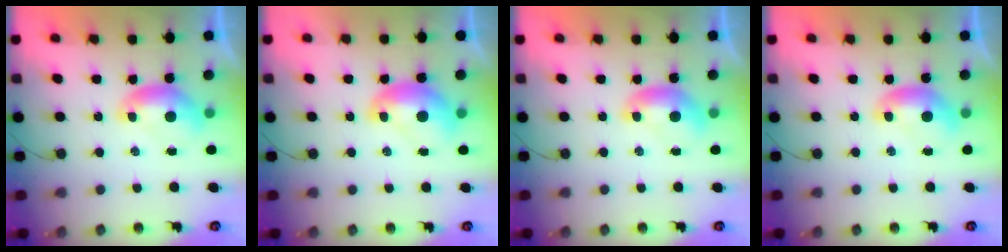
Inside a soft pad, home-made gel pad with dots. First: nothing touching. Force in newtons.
{"total": 2.6, "press": 2.5, "slide": 0.7}
{"total": 0.0}
{"total": 0.0}